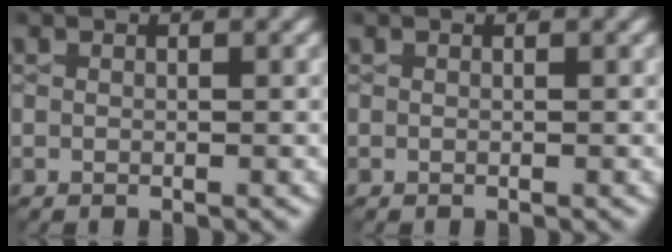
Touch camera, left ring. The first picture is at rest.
{"total": 0.0}